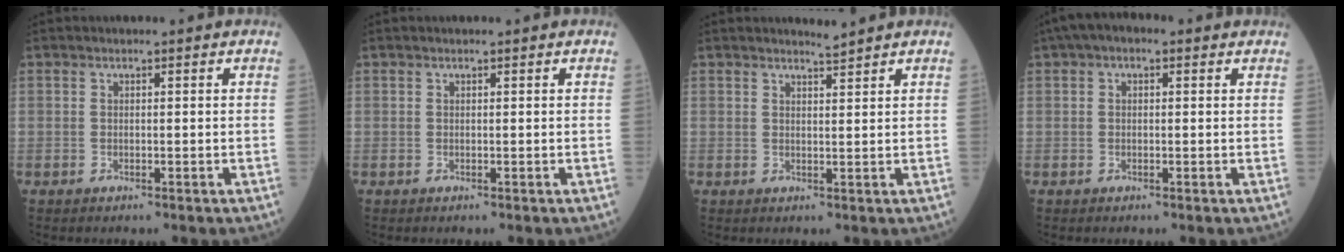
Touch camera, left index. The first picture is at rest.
{"total": 0.0}
{"total": 1.5, "force": [1.4, -0.5, -0.2], "torque": [-0.008, -0.008, 0.027]}
{"total": 3.7, "force": [1.8, 1.9, 2.6], "torque": [-0.049, 0.026, 0.021]}